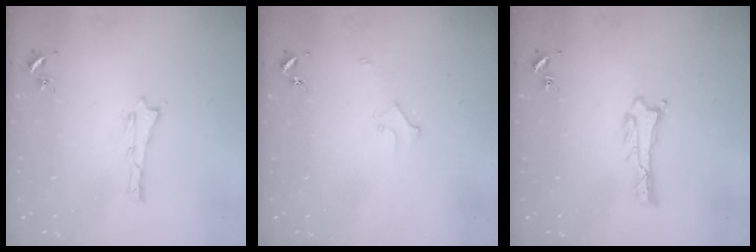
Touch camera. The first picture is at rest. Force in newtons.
{"total": 2.2, "press": 2.2, "slide": 0.2}
{"total": 0.8, "press": 0.7, "slide": 0.1}